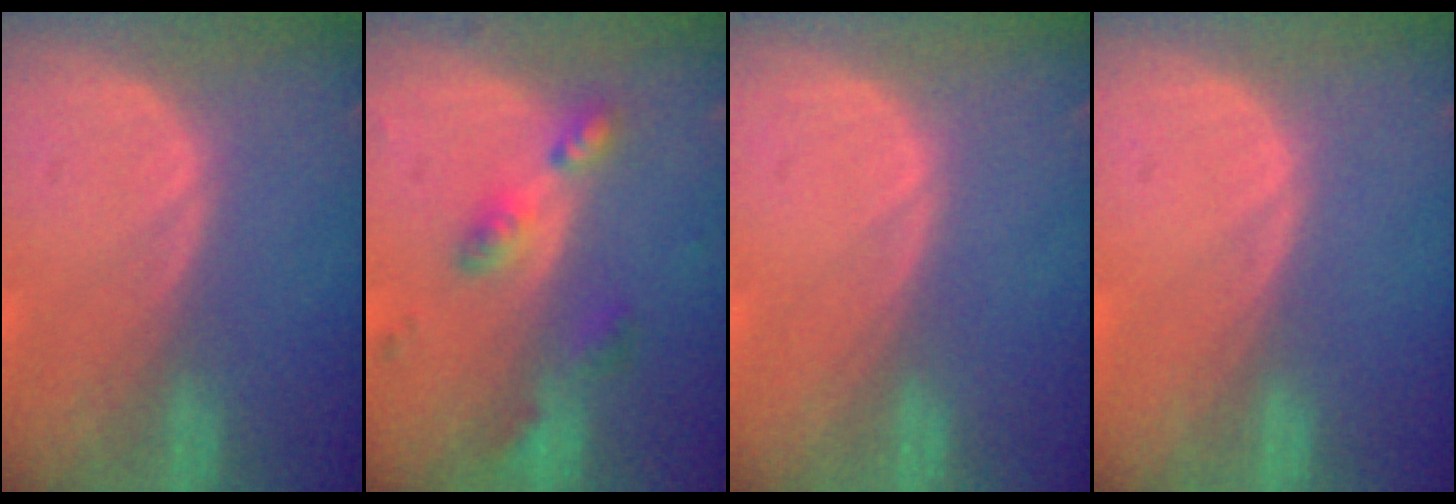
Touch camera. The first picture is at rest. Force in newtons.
{"total": 5.3, "press": 5.2, "slide": 0.9}
{"total": 0.0}
{"total": 0.0}